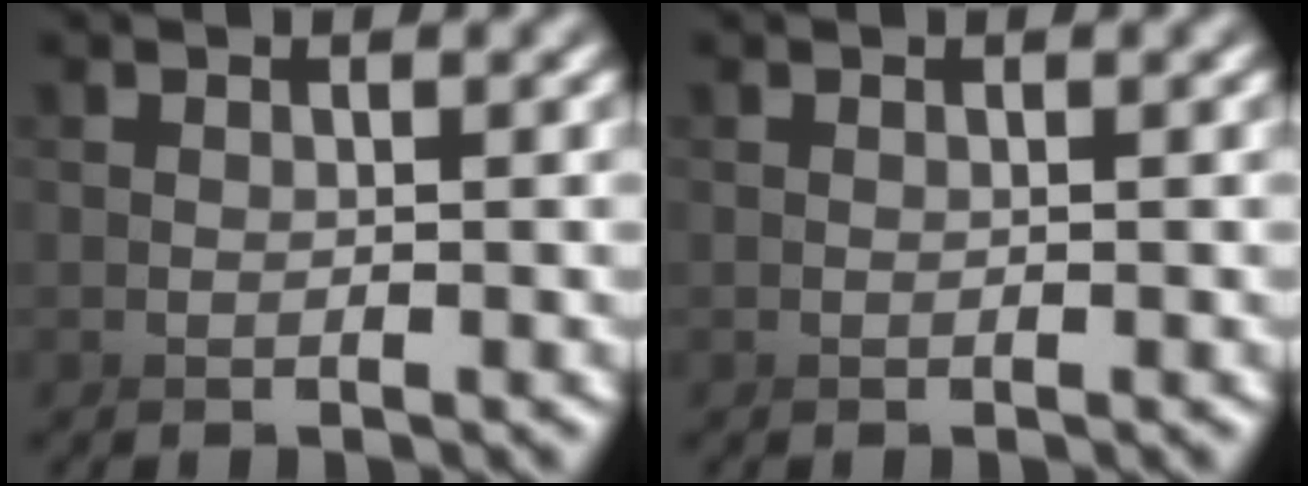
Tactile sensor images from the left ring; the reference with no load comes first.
{"total": 0.0}